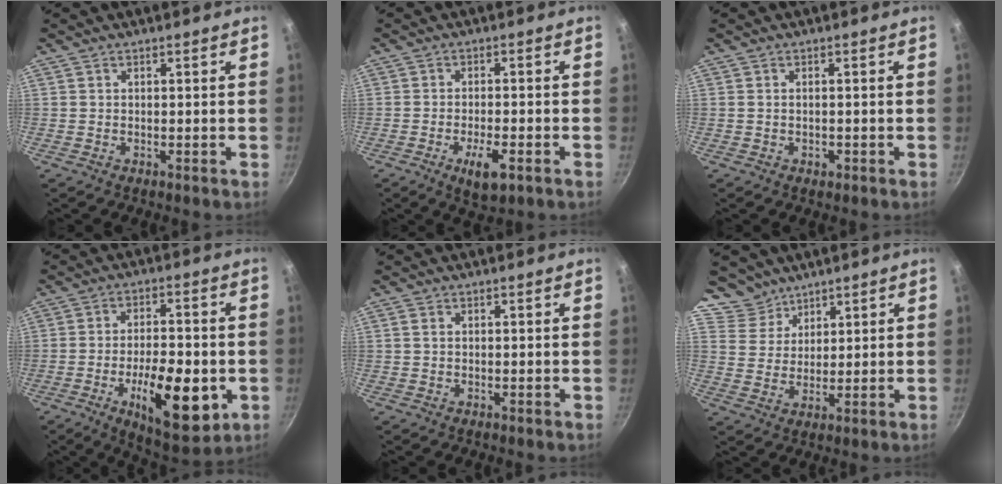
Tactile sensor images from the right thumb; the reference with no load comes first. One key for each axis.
{"total": 6.3, "fx": -2.8, "fy": 2.2, "fz": 5.2, "tx": -0.085, "ty": 0.008, "tz": -0.042}
{"total": 1.3, "fx": -0.4, "fy": 0.8, "fz": 0.9, "tx": -0.013, "ty": 0.002, "tz": -0.007}
{"total": 16.3, "fx": -4.6, "fy": 6.7, "fz": 14.1, "tx": -0.195, "ty": 0.007, "tz": -0.064}
{"total": 0.7, "fx": 0.1, "fy": 0.4, "fz": 0.5, "tx": -0.011, "ty": 0.001, "tz": 0.001}
{"total": 6.7, "fx": 5.2, "fy": 4.2, "fz": 0.0, "tx": 0.025, "ty": -0.019, "tz": 0.098}